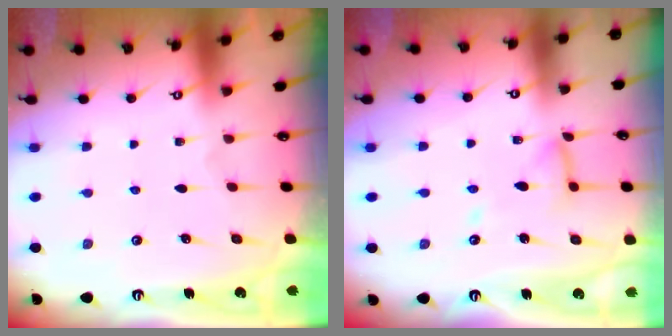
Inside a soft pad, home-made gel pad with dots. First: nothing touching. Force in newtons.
{"total": 10.4, "press": 10.4, "slide": 0.9}